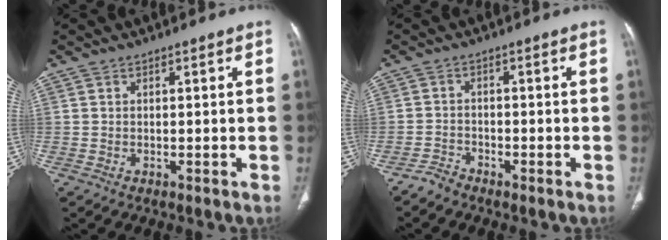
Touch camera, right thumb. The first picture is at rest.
{"total": 2.2, "force": [-2.2, 0.6, 0.1], "torque": [0.000, 0.006, -0.046]}